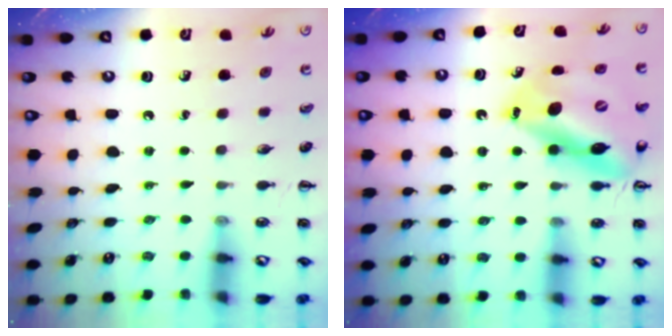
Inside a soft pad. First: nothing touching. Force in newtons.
{"total": 14.7, "press": 14.0, "slide": 4.5}